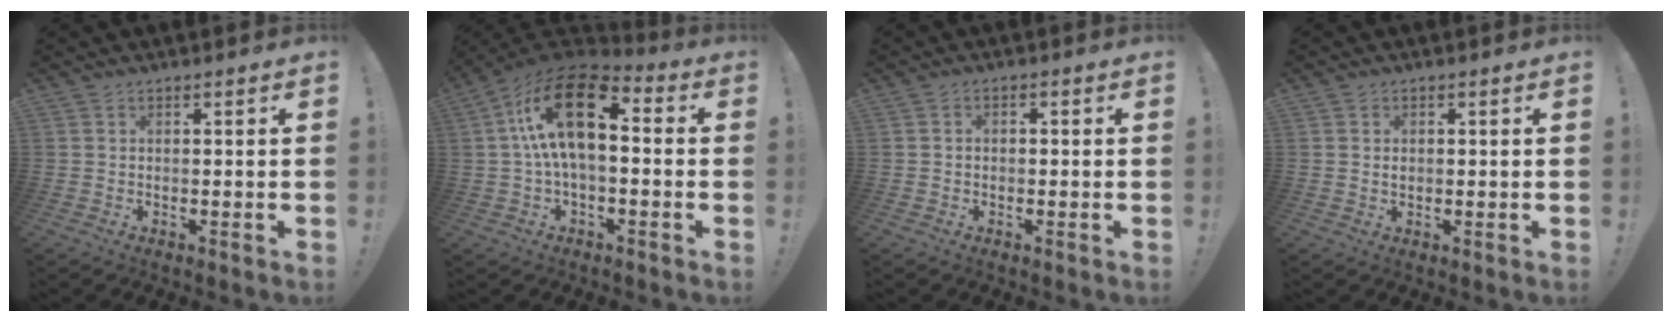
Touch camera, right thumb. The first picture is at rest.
{"total": 18.8, "force": [3.9, 9.2, 16.0], "torque": [-0.280, -0.004, 0.070]}
{"total": 1.4, "force": [-0.9, 0.9, 0.7], "torque": [-0.015, 0.008, -0.016]}
{"total": 1.0, "force": [0.2, 0.9, 0.3], "torque": [0.001, 0.000, 0.002]}